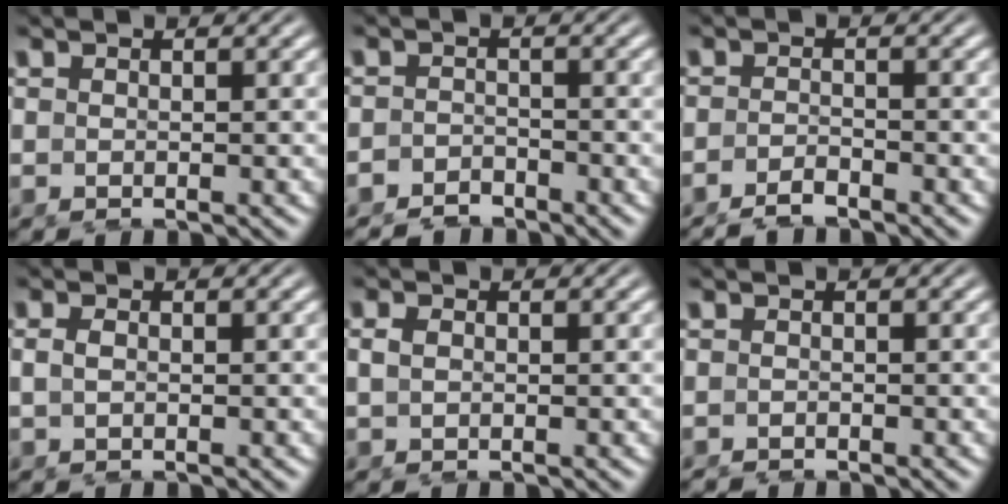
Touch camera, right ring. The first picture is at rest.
{"total": 2.9, "force": [-2.8, 0.5, -0.5], "torque": [0.011, -0.014, -0.045]}
{"total": 1.9, "force": [-1.8, -0.3, 0.2], "torque": [-0.002, -0.002, -0.034]}
{"total": 0.8, "force": [0.0, -0.5, 0.6], "torque": [-0.012, -0.003, 0.004]}
{"total": 0.6, "force": [0.1, -0.2, 0.5], "torque": [-0.010, -0.002, 0.005]}
{"total": 1.0, "force": [-0.9, -0.2, -0.5], "torque": [0.008, -0.009, -0.015]}